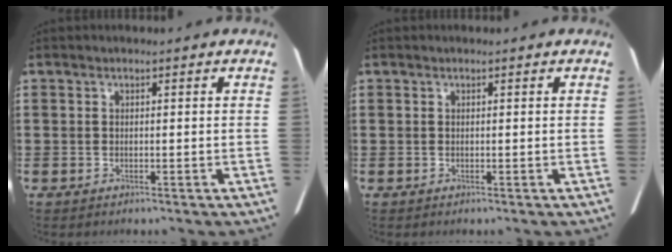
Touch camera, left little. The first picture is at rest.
{"total": 0.0}